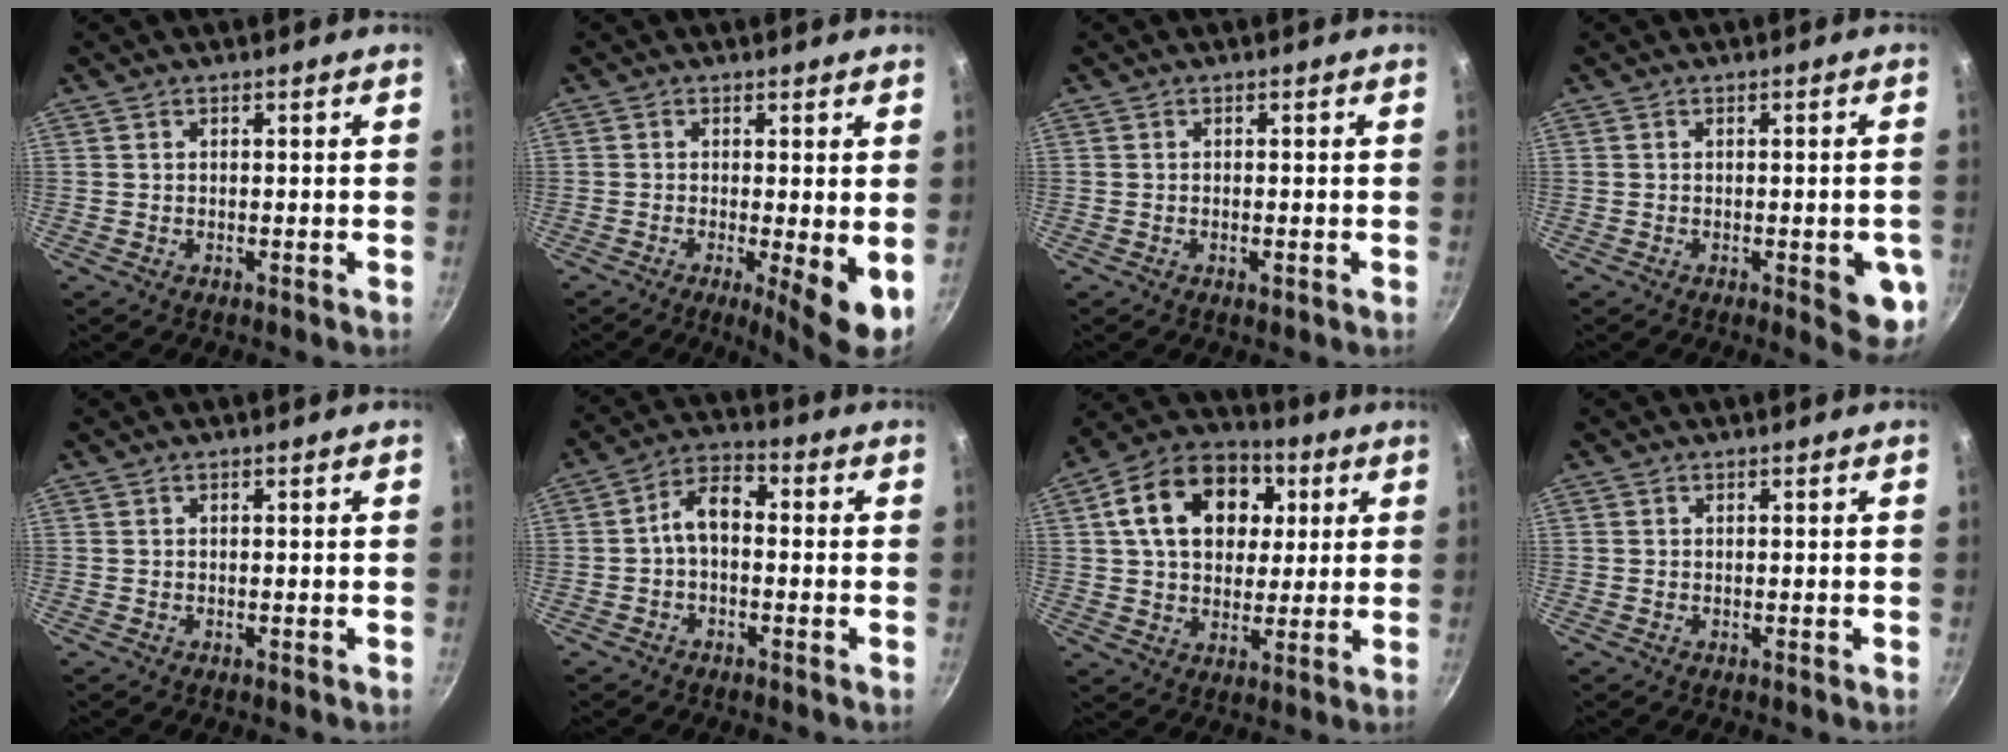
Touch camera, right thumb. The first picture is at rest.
{"total": 6.9, "force": [-1.0, 1.3, 6.7], "torque": [-0.096, -0.012, -0.011]}
{"total": 1.1, "force": [-0.4, 0.4, 1.0], "torque": [-0.019, 0.001, -0.007]}
{"total": 7.7, "force": [-2.1, 2.7, 6.9], "torque": [-0.059, 0.001, -0.023]}
{"total": 0.0}
{"total": 6.5, "force": [-0.7, 4.0, 5.1], "torque": [-0.078, 0.031, -0.025]}
{"total": 18.0, "force": [4.9, 13.1, 11.4], "torque": [-0.166, 0.016, 0.069]}
{"total": 0.0}